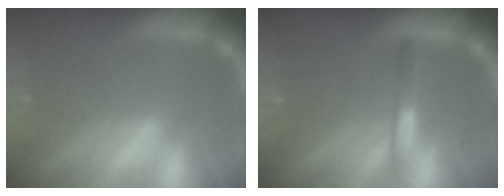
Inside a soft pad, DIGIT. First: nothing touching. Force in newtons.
{"total": 2.0}